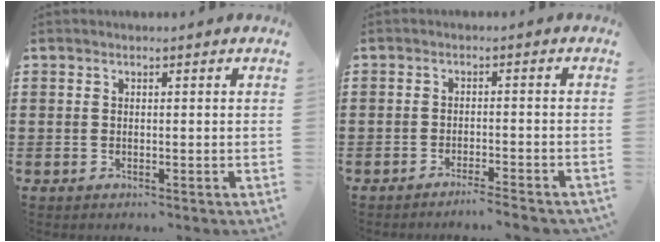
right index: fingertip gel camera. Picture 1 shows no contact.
{"total": 2.3, "force": [-2.2, -0.3, 0.7], "torque": [-0.013, 0.000, -0.044]}